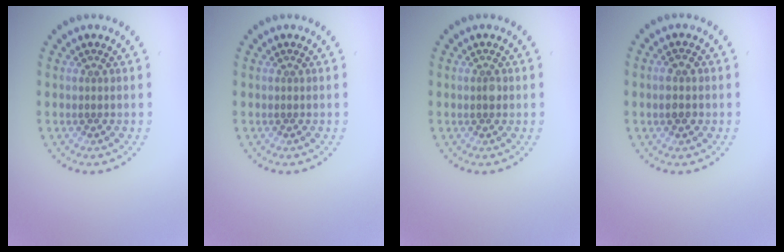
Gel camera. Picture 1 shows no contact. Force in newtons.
{"total": 0.0}
{"total": 1.0, "press": 1.0, "slide": 0.1}
{"total": 1.5, "press": 1.5, "slide": 0.1}